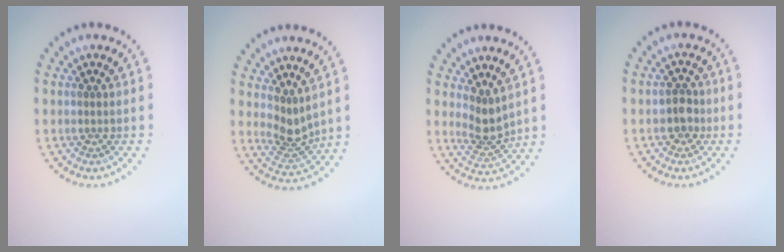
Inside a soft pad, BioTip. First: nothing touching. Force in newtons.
{"total": 2.5, "press": 1.9, "slide": 1.7}
{"total": 2.5, "press": 1.9, "slide": 1.7}
{"total": 1.9, "press": 1.7, "slide": 0.7}